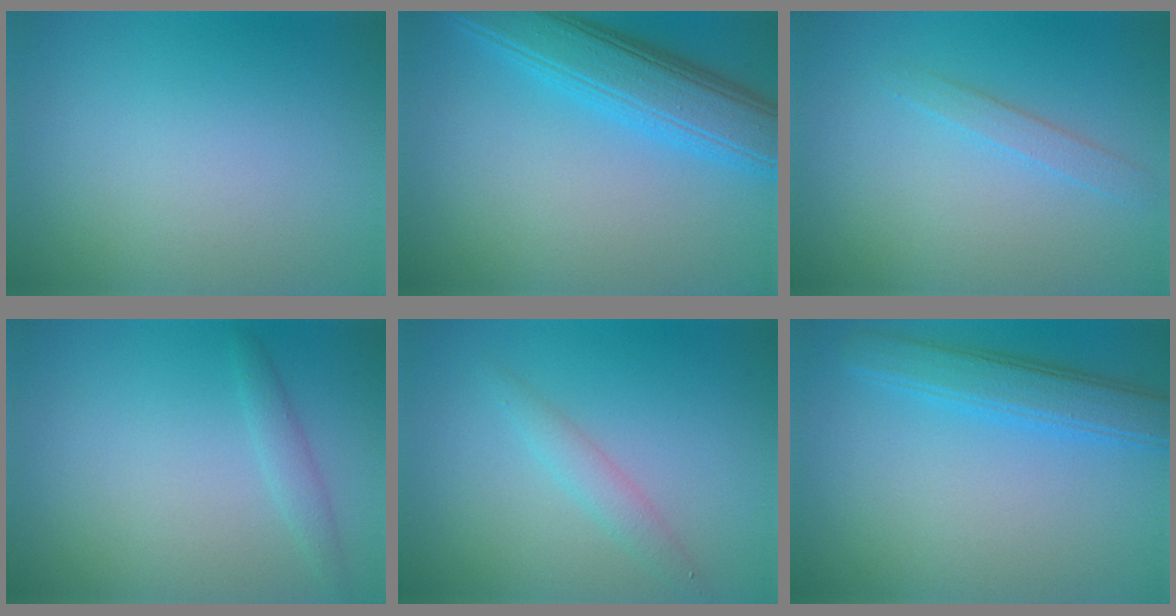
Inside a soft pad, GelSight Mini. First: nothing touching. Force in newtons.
{"total": 6.7, "press": 6.7, "slide": 0.4}
{"total": 1.5, "press": 1.5, "slide": 0.1}
{"total": 1.2, "press": 1.2, "slide": 0.0}
{"total": 1.7, "press": 1.7, "slide": 0.1}
{"total": 3.7, "press": 3.7, "slide": 0.1}